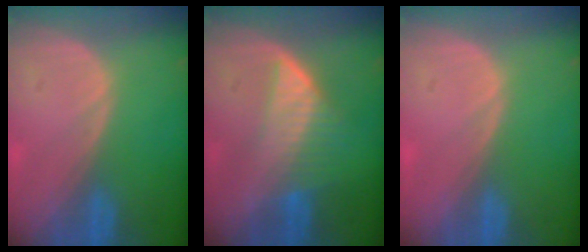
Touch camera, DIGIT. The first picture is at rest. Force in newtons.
{"total": 6.9, "press": 6.0, "slide": 3.3}
{"total": 0.6, "press": 0.2, "slide": 0.5}